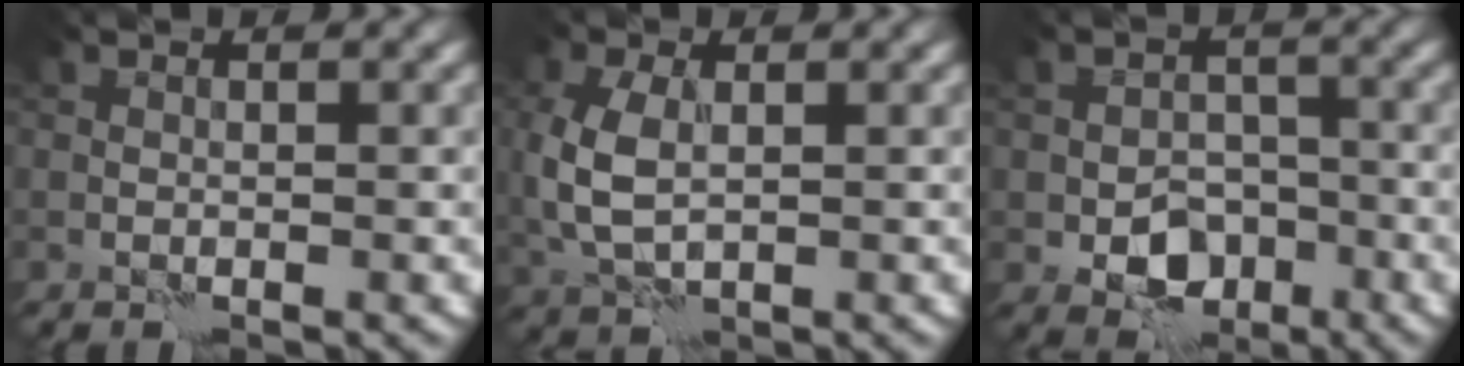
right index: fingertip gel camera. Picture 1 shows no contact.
{"total": 4.8, "force": [0.1, 3.0, 3.8], "torque": [-0.102, 0.002, 0.005]}
{"total": 4.9, "force": [-2.1, 3.6, 2.7], "torque": [-0.038, -0.006, -0.036]}